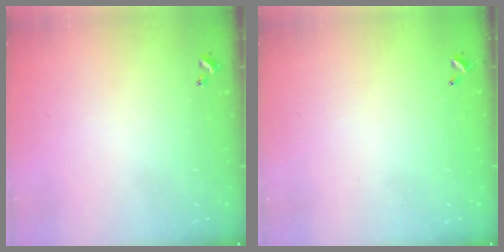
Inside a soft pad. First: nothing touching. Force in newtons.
{"total": 2.7, "press": 2.7, "slide": 0.1}